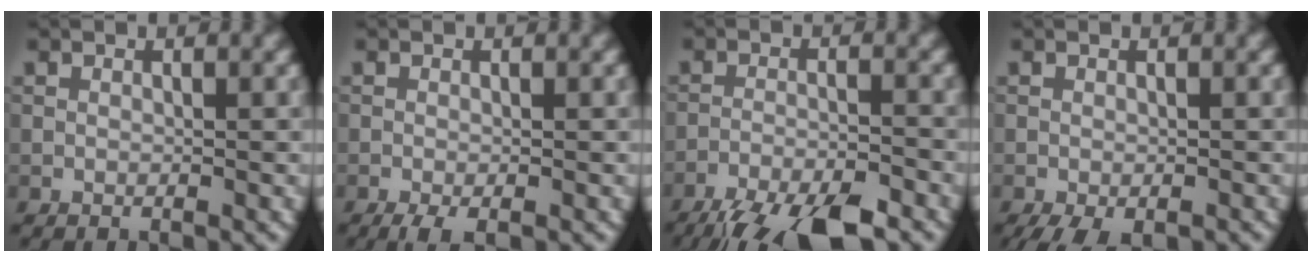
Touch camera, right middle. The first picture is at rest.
{"total": 1.6, "force": [-0.9, 0.5, 1.2], "torque": [-0.025, -0.007, -0.019]}
{"total": 10.7, "force": [-9.0, 2.5, 5.3], "torque": [-0.093, -0.031, -0.141]}
{"total": 3.2, "force": [-2.3, 1.0, 2.0], "torque": [-0.032, -0.010, -0.031]}